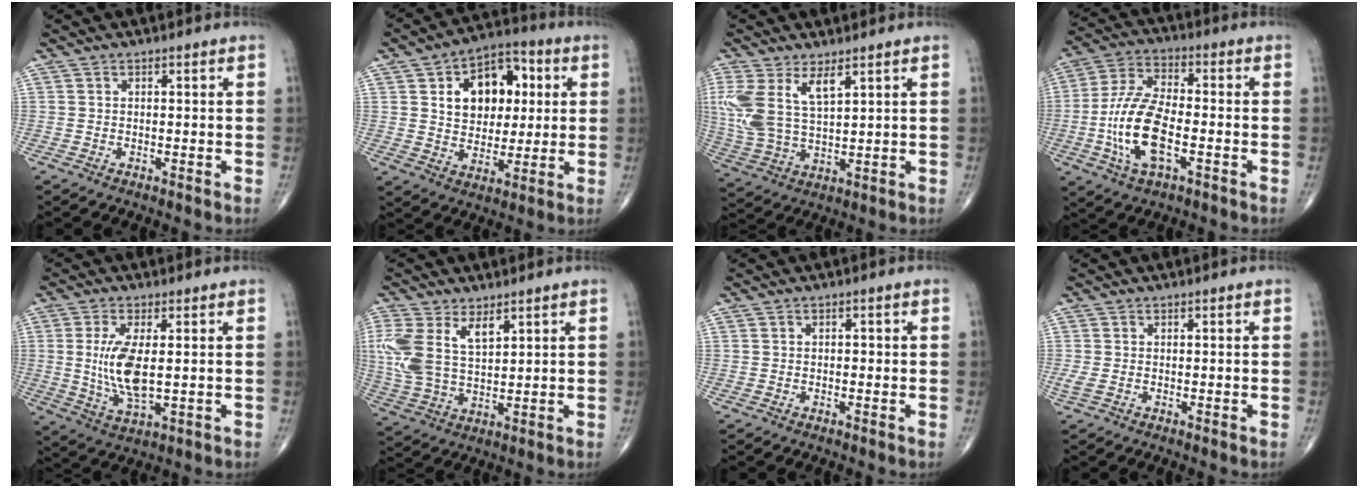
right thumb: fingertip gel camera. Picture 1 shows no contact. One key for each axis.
{"total": 14.9, "fx": 3.7, "fy": 10.4, "fz": 10.0, "tx": -0.102, "ty": 0.007, "tz": 0.057}
{"total": 11.5, "fx": 5.0, "fy": 5.0, "fz": 9.0, "tx": -0.206, "ty": -0.014, "tz": 0.111}
{"total": 14.2, "fx": -3.5, "fy": 6.3, "fz": 12.3, "tx": -0.254, "ty": 0.020, "tz": -0.067}
{"total": 9.8, "fx": 0.6, "fy": 3.8, "fz": 9.0, "tx": -0.188, "ty": -0.017, "tz": 0.020}
{"total": 12.0, "fx": 4.8, "fy": 6.4, "fz": 8.9, "tx": -0.197, "ty": -0.008, "tz": 0.108}
{"total": 0.9, "fx": 0.0, "fy": 0.5, "fz": 0.7, "tx": -0.008, "ty": 0.001, "tz": -0.001}
{"total": 1.4, "fx": -0.1, "fy": 0.8, "fz": 1.2, "tx": -0.040, "ty": -0.004, "tz": -0.003}